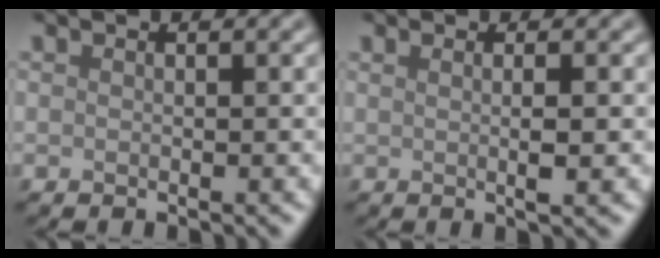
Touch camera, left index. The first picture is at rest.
{"total": 2.3, "force": [0.3, 0.6, 2.2], "torque": [-0.033, 0.001, 0.001]}